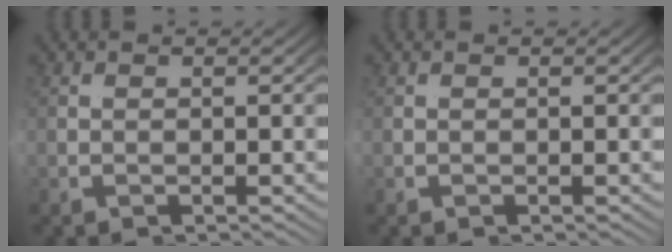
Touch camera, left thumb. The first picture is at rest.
{"total": 0.0}